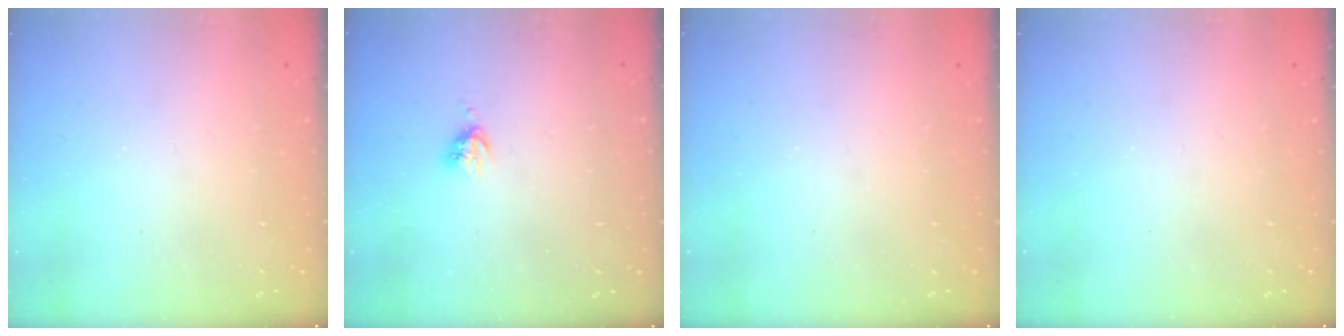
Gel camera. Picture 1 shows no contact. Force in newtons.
{"total": 3.4, "press": 3.3, "slide": 0.5}
{"total": 0.0}
{"total": 0.0}